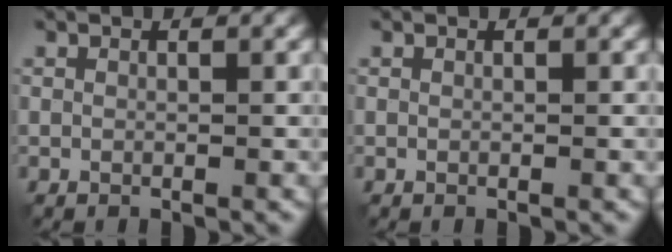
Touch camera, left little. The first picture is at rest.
{"total": 0.0}